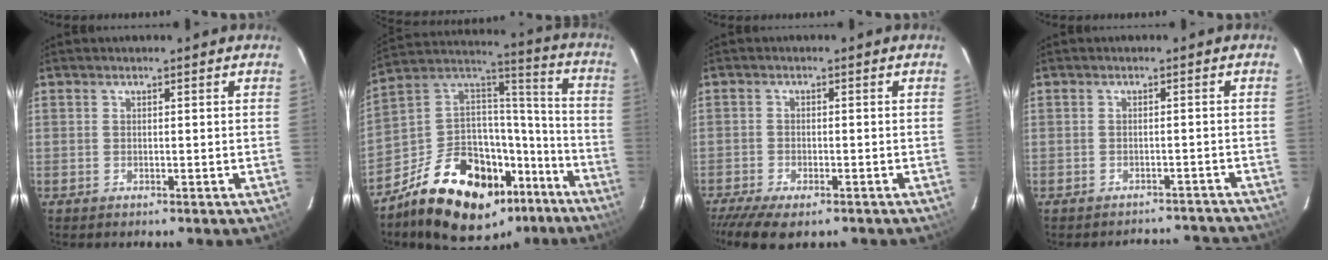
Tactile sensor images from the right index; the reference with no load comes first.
{"total": 28.0, "force": [-17.1, 15.0, 16.3], "torque": [-0.294, 0.051, -0.245]}
{"total": 9.0, "force": [-6.8, 2.8, 5.1], "torque": [-0.125, -0.034, -0.117]}
{"total": 10.3, "force": [-9.7, 3.0, 2.1], "torque": [-0.035, 0.022, -0.107]}